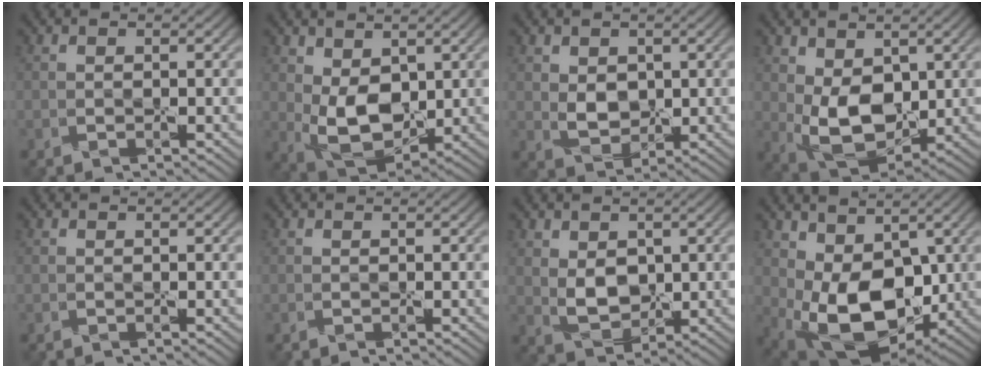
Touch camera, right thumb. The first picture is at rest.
{"total": 7.6, "force": [1.2, 4.9, 5.7], "torque": [-0.135, -0.008, 0.030]}
{"total": 3.3, "force": [1.0, 2.6, 1.8], "torque": [-0.045, -0.005, 0.024]}
{"total": 8.6, "force": [1.1, 5.6, 6.4], "torque": [-0.149, -0.008, 0.027]}
{"total": 0.0}
{"total": 0.0}
{"total": 4.5, "force": [1.2, 3.2, 2.9], "torque": [-0.069, -0.006, 0.032]}
{"total": 12.0, "force": [1.1, 7.8, 9.0], "torque": [-0.193, -0.029, 0.027]}